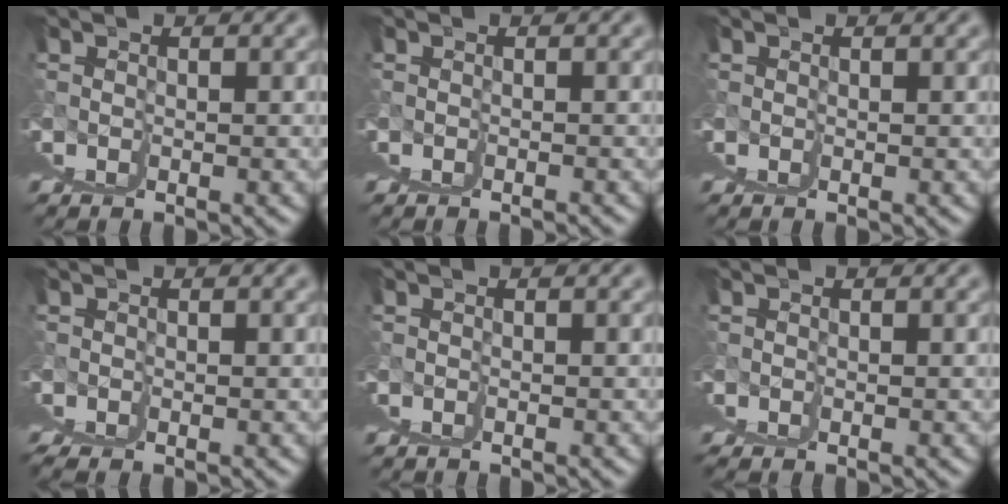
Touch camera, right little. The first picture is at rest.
{"total": 1.3, "force": [-0.5, -1.0, -0.7], "torque": [0.010, 0.008, -0.010]}
{"total": 0.0}
{"total": 1.0, "force": [-0.2, 0.5, 0.8], "torque": [-0.015, 0.002, -0.003]}
{"total": 1.0, "force": [-0.1, -0.9, -0.5], "torque": [0.012, 0.003, -0.002]}
{"total": 0.0}